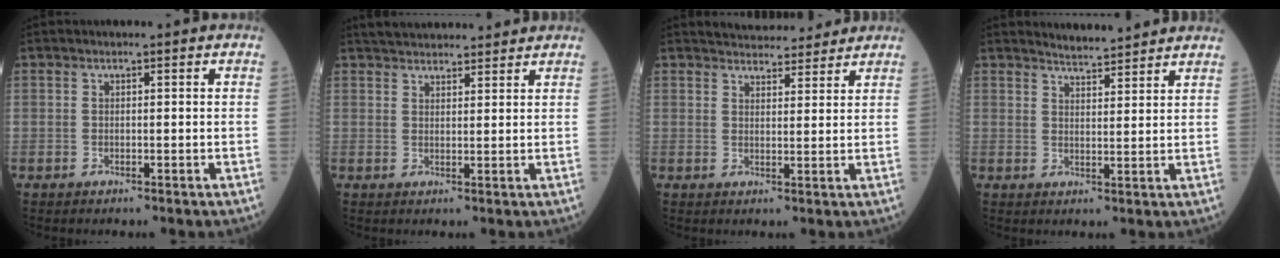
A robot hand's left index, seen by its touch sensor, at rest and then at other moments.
{"total": 10.0, "force": [9.3, 2.3, 2.9], "torque": [-0.035, 0.030, 0.131]}
{"total": 8.0, "force": [7.6, 1.9, 1.8], "torque": [-0.021, 0.012, 0.097]}
{"total": 5.2, "force": [5.1, 0.3, 1.0], "torque": [-0.025, 0.008, 0.073]}